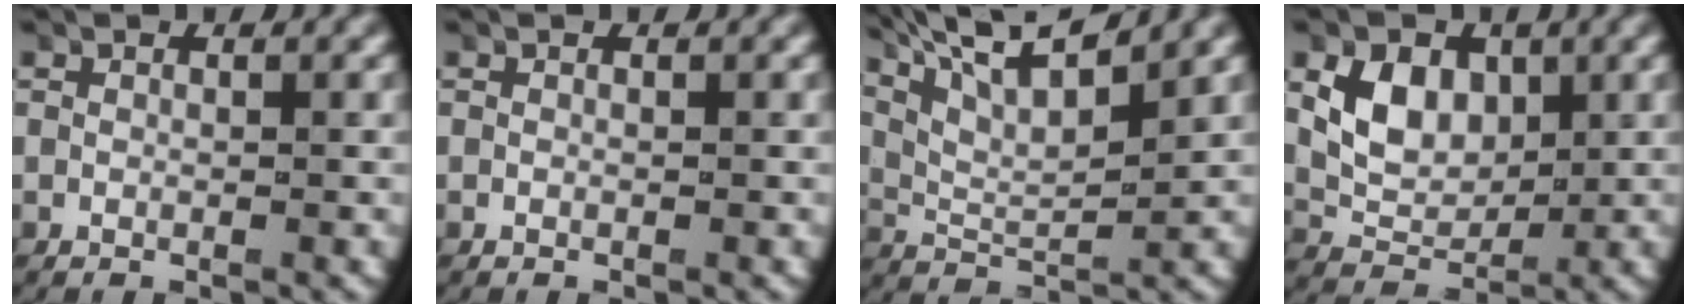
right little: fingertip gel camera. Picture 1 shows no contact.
{"total": 0.0}
{"total": 7.1, "force": [4.5, 3.3, 4.4], "torque": [-0.086, -0.003, 0.078]}
{"total": 5.0, "force": [0.9, 3.8, 3.2], "torque": [-0.059, -0.007, 0.019]}